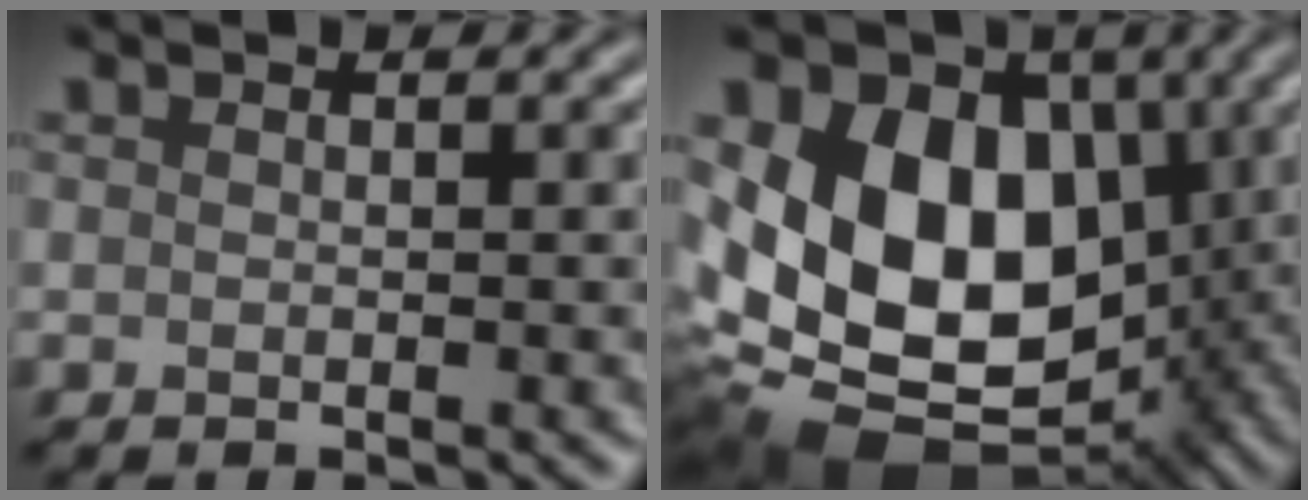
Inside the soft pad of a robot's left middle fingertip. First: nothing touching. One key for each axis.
{"total": 17.0, "fx": 0.7, "fy": 12.0, "fz": 12.0, "tx": -0.185, "ty": 0.000, "tz": 0.018}